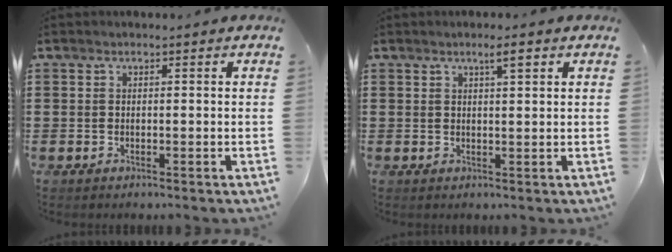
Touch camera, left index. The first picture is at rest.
{"total": 2.8, "force": [1.6, 0.5, 2.2], "torque": [-0.038, 0.001, 0.024]}